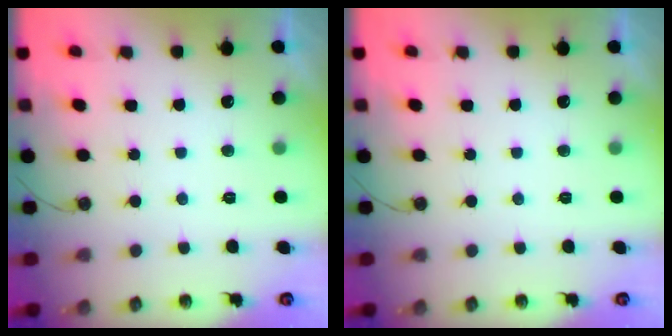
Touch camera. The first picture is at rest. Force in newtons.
{"total": 0.0}